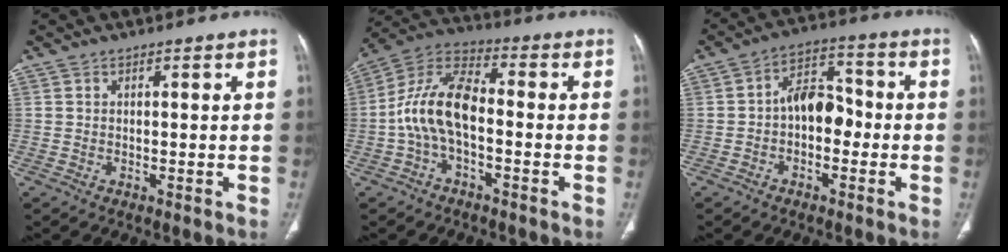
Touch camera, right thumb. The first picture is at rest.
{"total": 11.4, "force": [-2.0, 5.7, 9.6], "torque": [-0.193, 0.039, -0.046]}
{"total": 8.3, "force": [-1.3, 5.4, 6.1], "torque": [-0.070, 0.035, -0.034]}